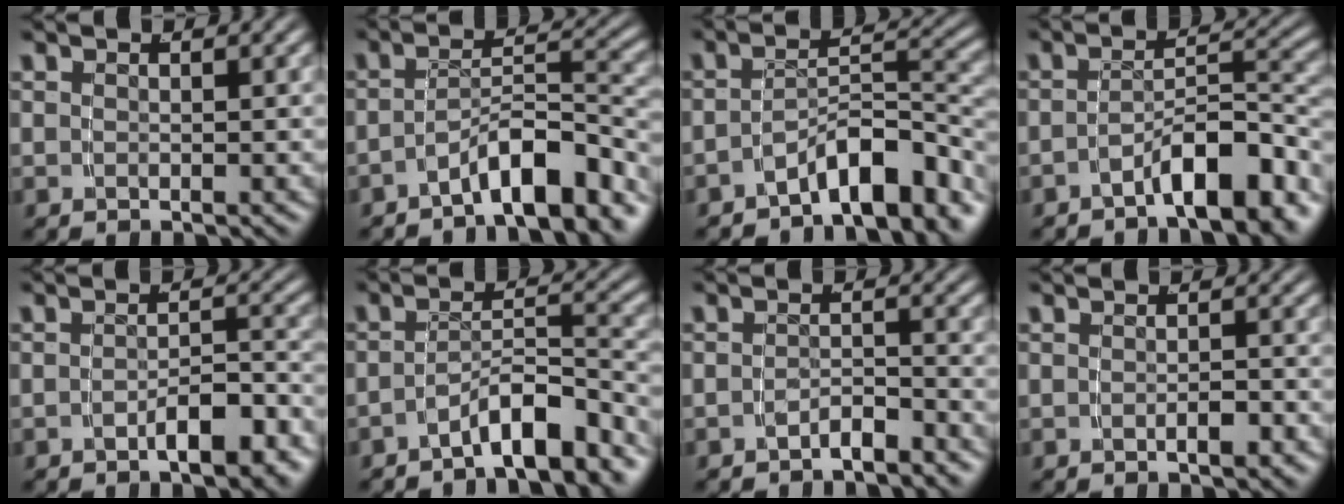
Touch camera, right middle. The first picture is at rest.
{"total": 6.6, "force": [-4.5, 2.1, 4.3], "torque": [-0.043, 0.002, -0.066]}
{"total": 7.3, "force": [-4.9, 2.7, 4.7], "torque": [-0.049, -0.003, -0.071]}
{"total": 6.3, "force": [-4.1, 2.0, 4.4], "torque": [-0.041, 0.002, -0.060]}
{"total": 4.0, "force": [-3.0, 1.1, 2.5], "torque": [-0.022, -0.004, -0.043]}
{"total": 6.1, "force": [-4.7, 1.9, 3.4], "torque": [-0.032, -0.001, -0.069]}
{"total": 2.3, "force": [-2.2, 0.5, 0.5], "torque": [0.003, -0.001, -0.040]}
{"total": 1.3, "force": [-0.9, 0.6, 0.8], "torque": [-0.006, 0.006, -0.019]}